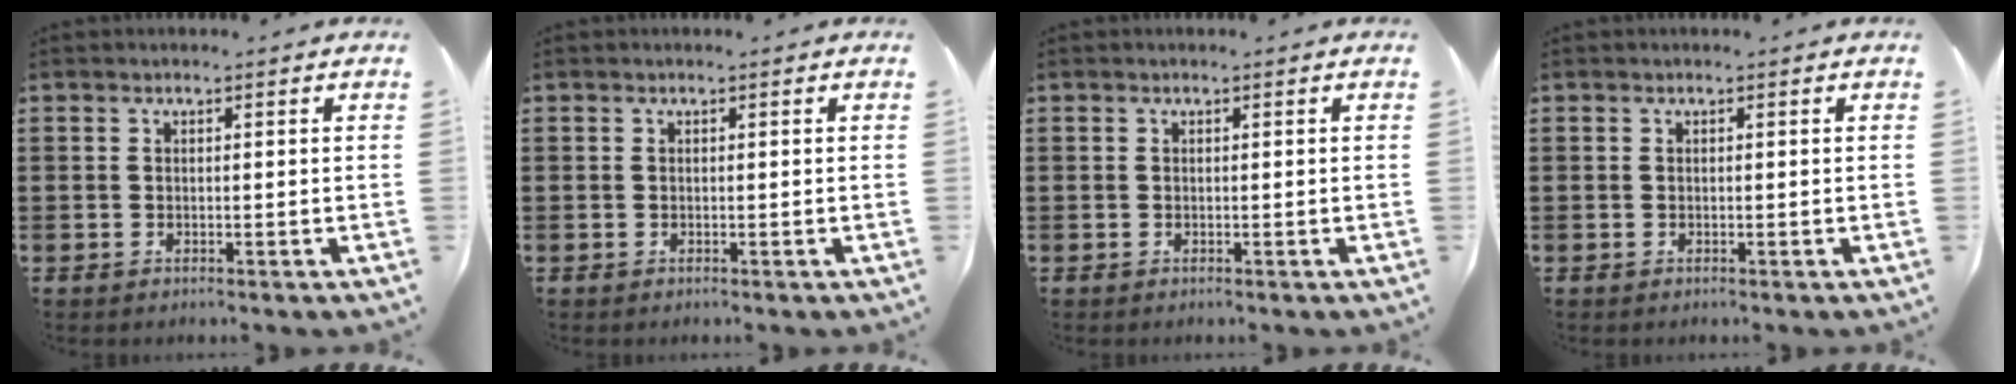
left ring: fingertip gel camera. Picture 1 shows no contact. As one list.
[{"total": 0.0}, {"total": 0.0}, {"total": 0.0}]